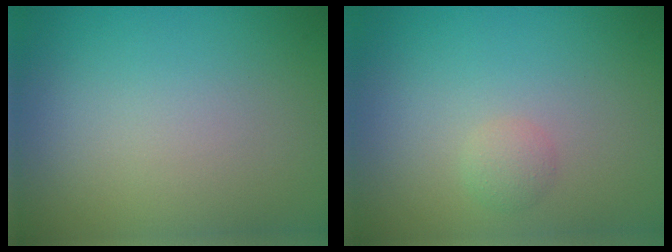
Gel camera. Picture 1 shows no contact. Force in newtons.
{"total": 1.1, "press": 1.1, "slide": 0.1}